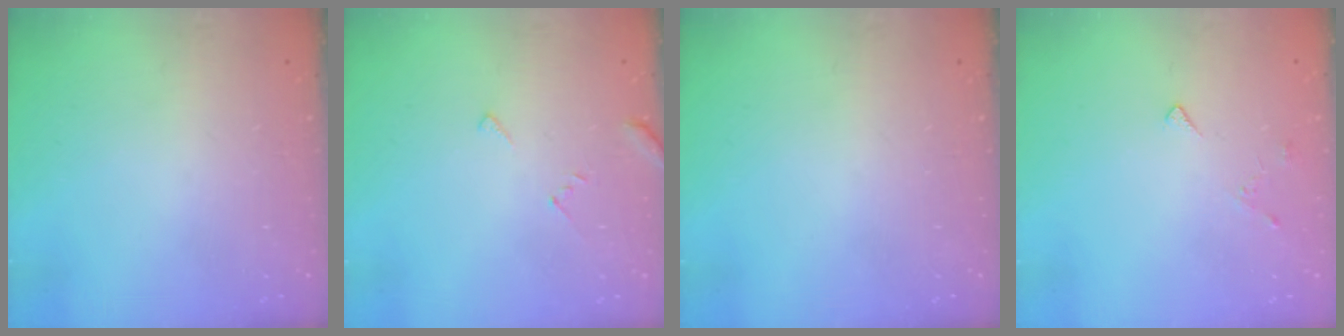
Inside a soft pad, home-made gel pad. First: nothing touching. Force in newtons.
{"total": 2.8, "press": 2.8, "slide": 0.2}
{"total": 0.0}
{"total": 3.1, "press": 3.1, "slide": 0.5}